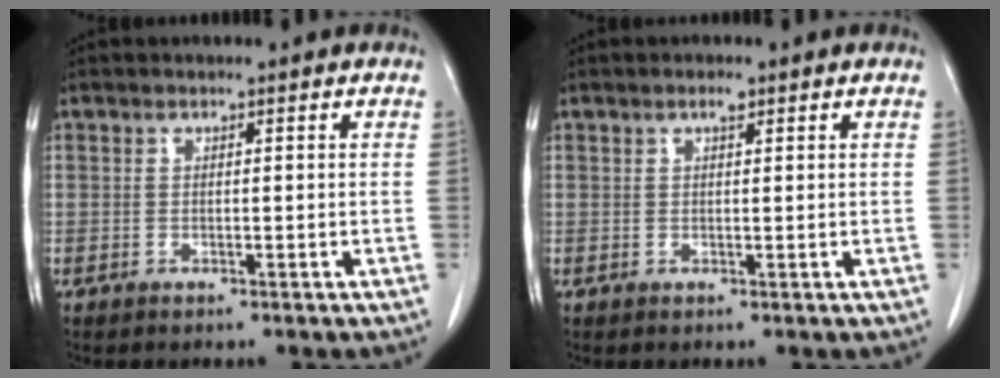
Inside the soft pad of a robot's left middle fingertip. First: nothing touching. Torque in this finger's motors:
{"motor_torque": [0.22, -0.18, -0.05, 0.02]}